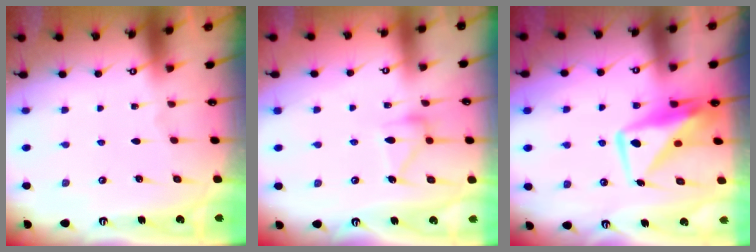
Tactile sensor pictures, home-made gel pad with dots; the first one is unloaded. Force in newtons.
{"total": 13.1, "press": 13.1, "slide": 0.7}
{"total": 11.7, "press": 11.7, "slide": 0.8}